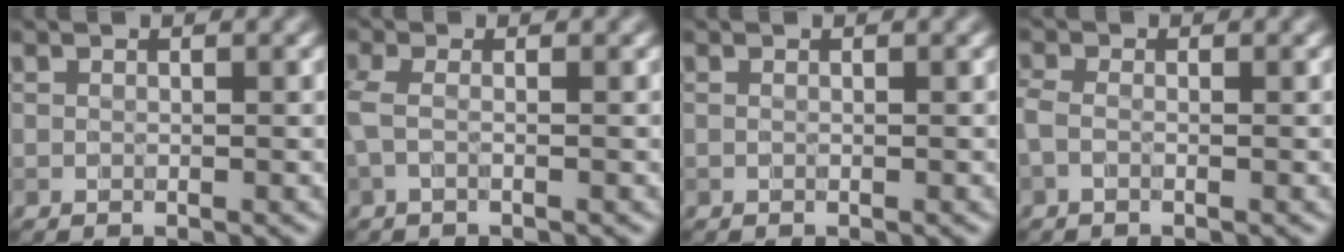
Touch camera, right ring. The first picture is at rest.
{"total": 1.9, "force": [-0.2, 0.6, 1.8], "torque": [-0.044, -0.002, -0.011]}
{"total": 0.0}
{"total": 1.5, "force": [-0.6, 0.8, 1.2], "torque": [-0.030, -0.002, -0.017]}